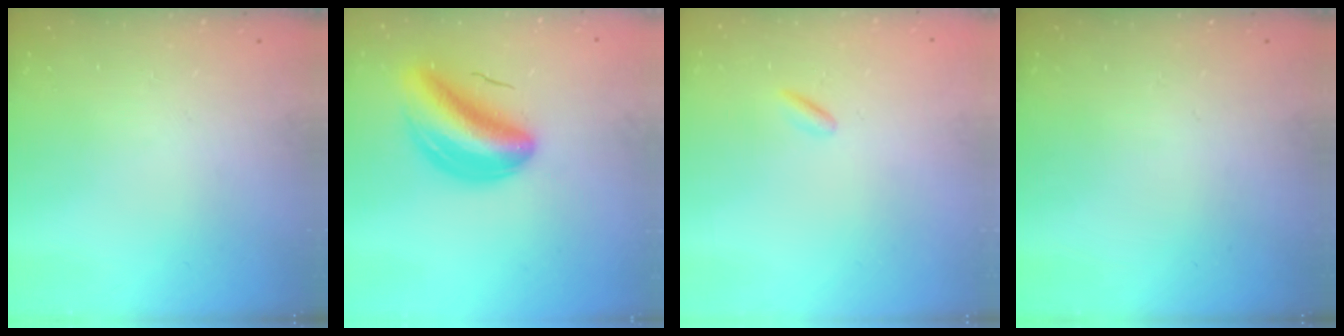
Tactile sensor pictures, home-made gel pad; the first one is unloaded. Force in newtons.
{"total": 10.9, "press": 10.4, "slide": 3.2}
{"total": 1.2, "press": 1.0, "slide": 0.6}
{"total": 0.0}